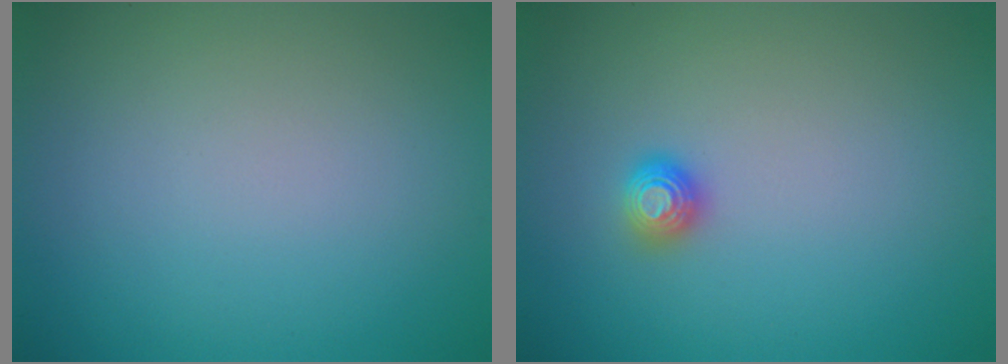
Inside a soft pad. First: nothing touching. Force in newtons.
{"total": 1.1, "press": 1.1, "slide": 0.2}